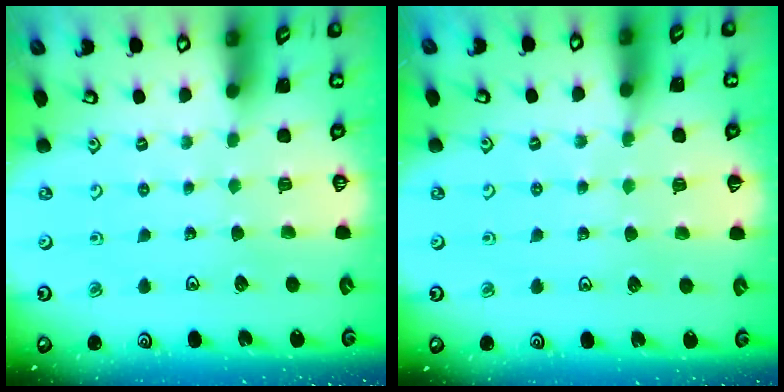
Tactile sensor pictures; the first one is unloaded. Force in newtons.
{"total": 4.9, "press": 4.9, "slide": 0.8}